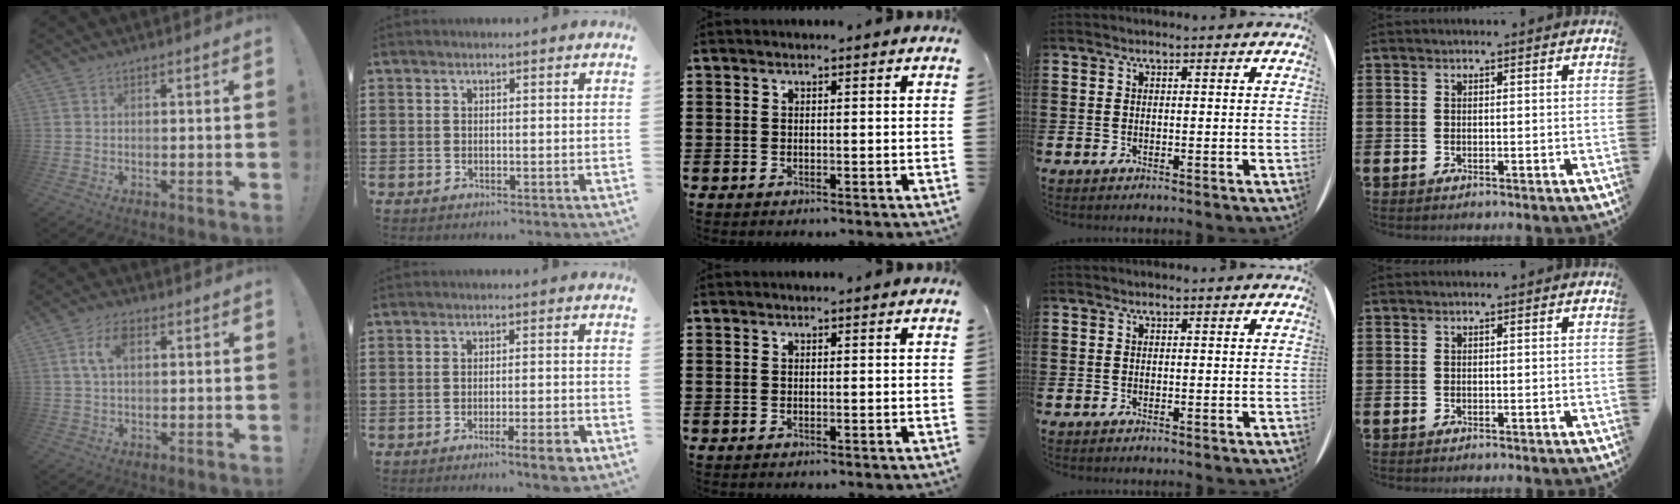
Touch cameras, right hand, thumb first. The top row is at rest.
{"thumb": {"total": 6.5, "force": [2.0, 3.3, 5.2], "torque": [-0.100, 0.005, 0.035]}, "index": {"total": 4.4, "force": [-2.5, 0.4, 3.6], "torque": [-0.054, -0.006, -0.039]}}